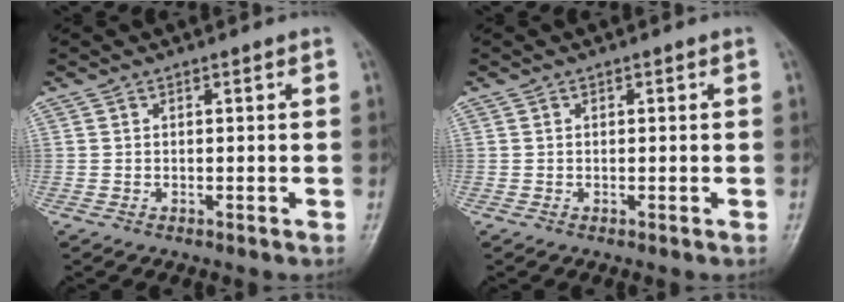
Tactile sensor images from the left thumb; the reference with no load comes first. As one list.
[{"total": 0.0}]